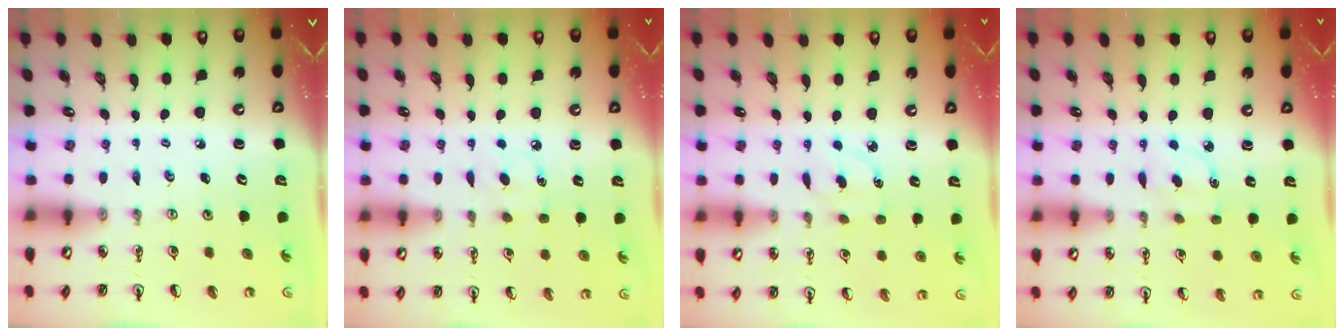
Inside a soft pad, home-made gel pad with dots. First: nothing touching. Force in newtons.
{"total": 6.1, "press": 6.1, "slide": 0.6}
{"total": 3.3, "press": 3.3, "slide": 0.4}
{"total": 3.5, "press": 3.5, "slide": 0.4}